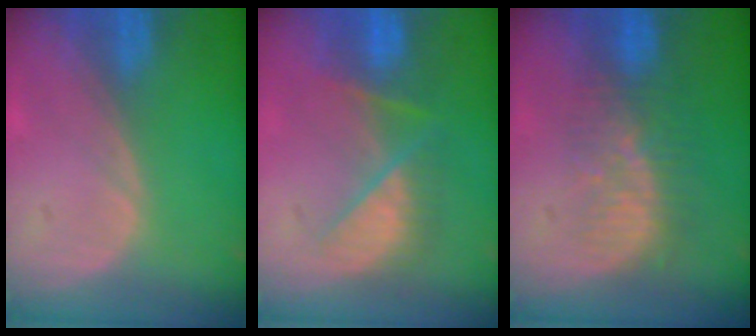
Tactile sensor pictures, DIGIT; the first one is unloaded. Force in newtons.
{"total": 7.3, "press": 7.1, "slide": 1.6}
{"total": 8.2, "press": 7.2, "slide": 3.8}